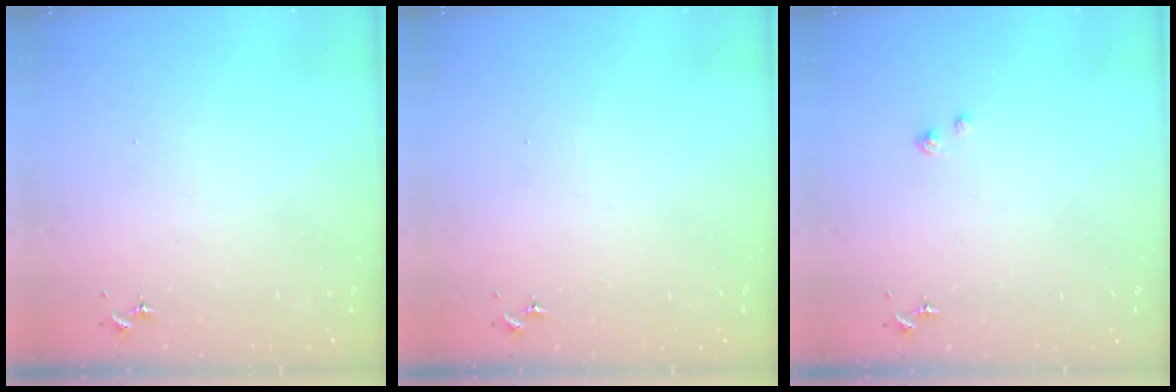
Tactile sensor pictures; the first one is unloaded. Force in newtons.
{"total": 0.0}
{"total": 2.3, "press": 2.3, "slide": 0.3}